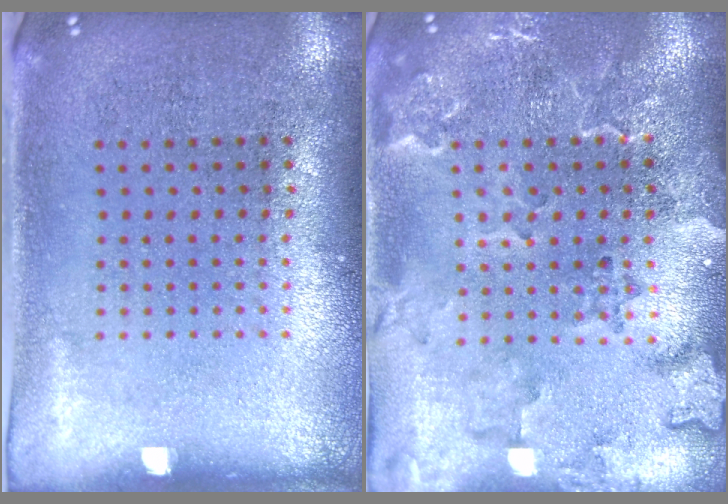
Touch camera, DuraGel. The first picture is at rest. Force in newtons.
{"total": 2.3, "press": 2.1, "slide": 0.8}